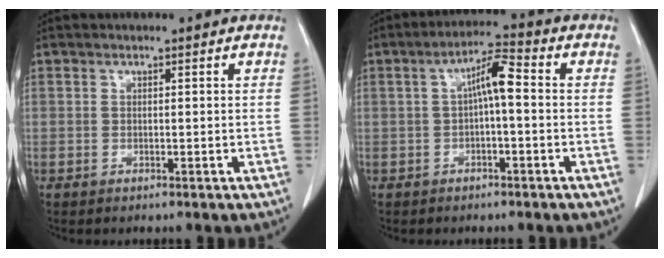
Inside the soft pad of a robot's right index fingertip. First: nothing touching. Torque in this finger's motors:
{"motor_torque": [0.87, -0.17, 0.22, 0.12]}